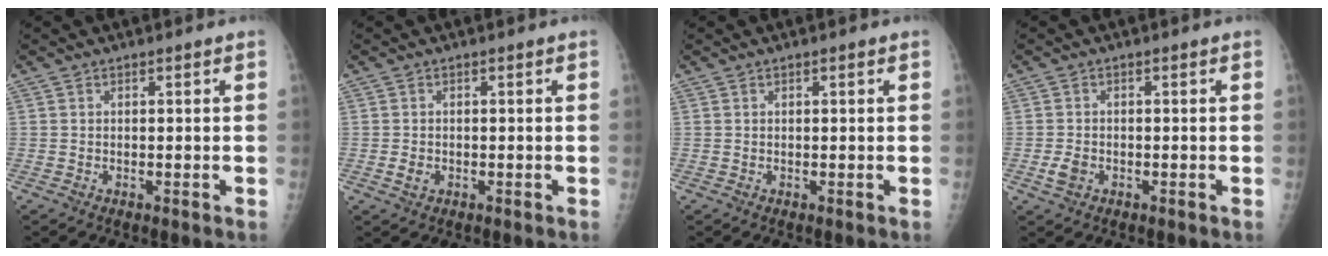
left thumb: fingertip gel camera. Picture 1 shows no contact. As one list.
[{"total": 1.6, "force": [-0.6, 1.2, 0.7], "torque": [-0.012, 0.000, -0.009]}, {"total": 0.7, "force": [0.2, 0.2, 0.6], "torque": [-0.007, 0.001, 0.003]}, {"total": 2.3, "force": [-1.0, 1.7, 1.2], "torque": [-0.023, 0.000, -0.016]}]